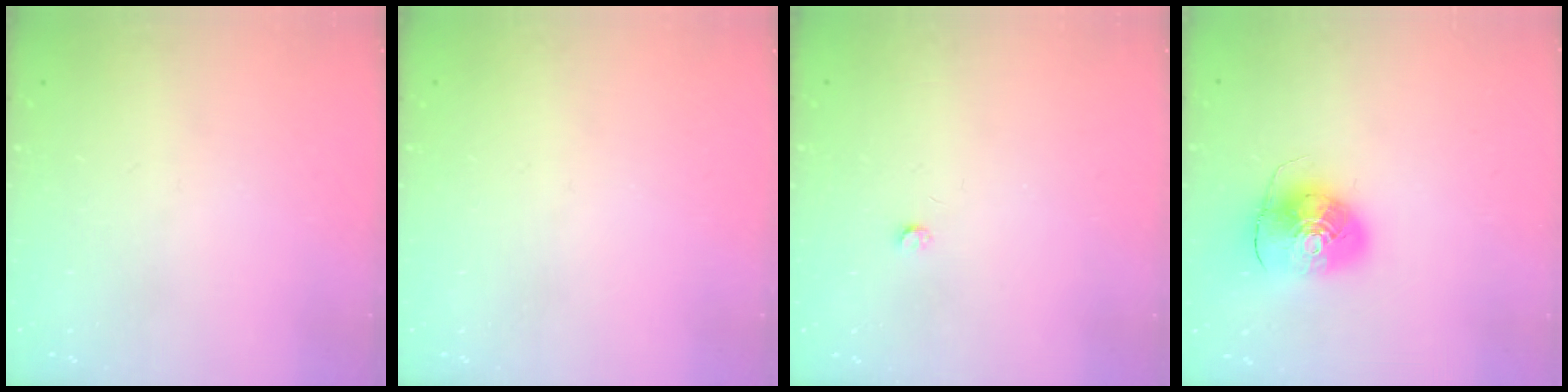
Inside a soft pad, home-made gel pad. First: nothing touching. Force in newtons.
{"total": 0.0}
{"total": 2.5, "press": 2.5, "slide": 0.4}
{"total": 9.9, "press": 9.8, "slide": 1.6}